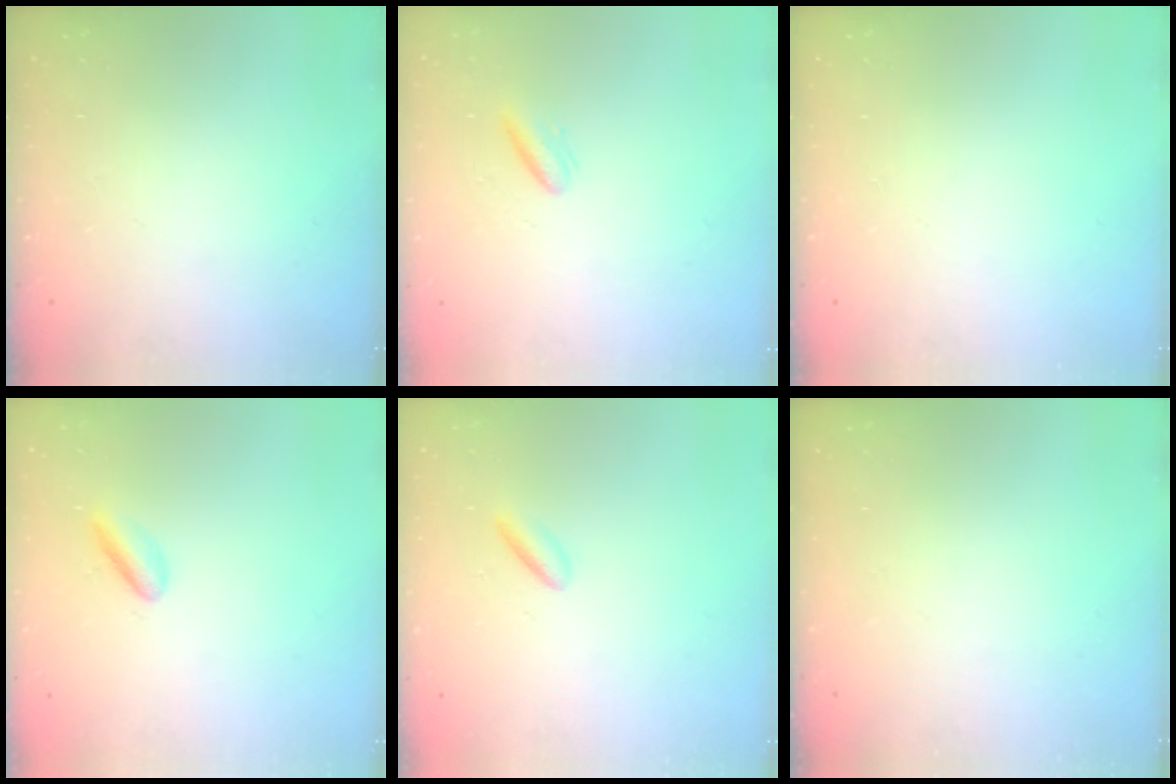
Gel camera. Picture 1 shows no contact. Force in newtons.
{"total": 3.0, "press": 2.8, "slide": 1.0}
{"total": 0.0}
{"total": 2.5, "press": 2.5, "slide": 0.2}
{"total": 2.5, "press": 2.3, "slide": 0.9}
{"total": 0.0}